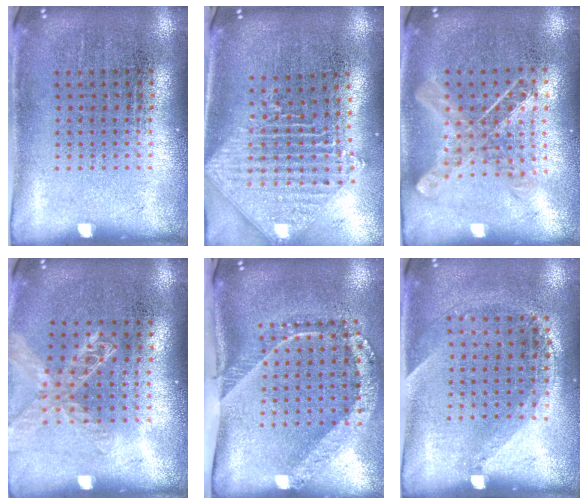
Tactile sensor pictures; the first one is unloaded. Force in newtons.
{"total": 2.2, "press": 1.8, "slide": 1.3}
{"total": 1.0, "press": 1.0, "slide": 0.1}
{"total": 1.4, "press": 1.4, "slide": 0.1}
{"total": 2.4, "press": 1.6, "slide": 1.8}
{"total": 1.4, "press": 1.0, "slide": 1.0}